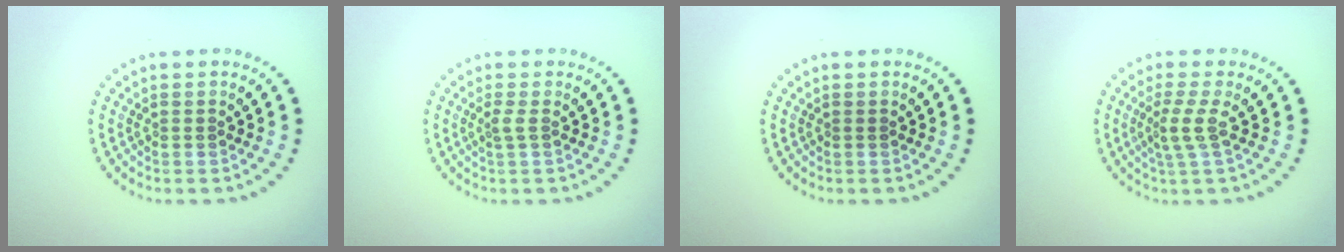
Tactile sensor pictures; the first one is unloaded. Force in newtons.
{"total": 0.9, "press": 0.6, "slide": 0.7}
{"total": 0.0}
{"total": 2.3, "press": 1.7, "slide": 1.6}